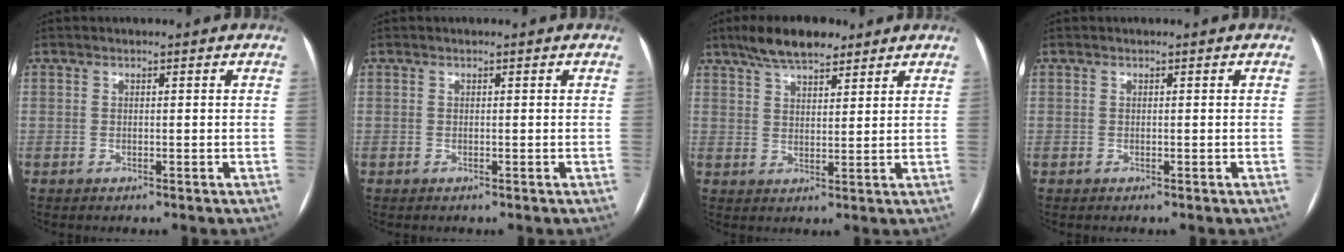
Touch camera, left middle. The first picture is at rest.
{"total": 0.0}
{"total": 8.2, "force": [6.3, 2.6, 4.6], "torque": [-0.084, 0.016, 0.108]}
{"total": 0.0}